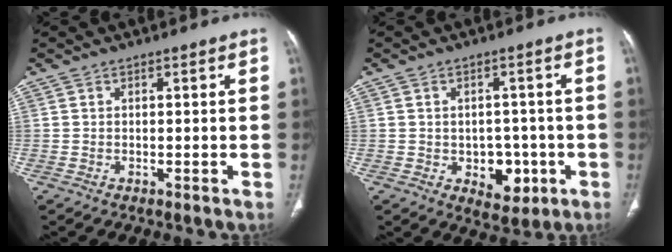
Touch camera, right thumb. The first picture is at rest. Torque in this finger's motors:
{"motor_torque": [-0.31, 0.45, -0.22, 0.24, 0.11]}